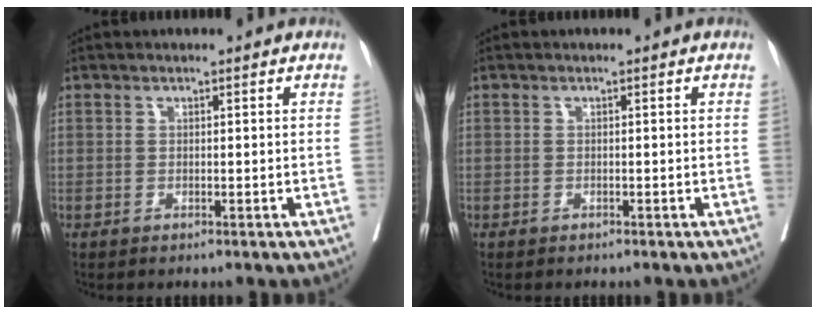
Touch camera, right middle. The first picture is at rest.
{"total": 0.8, "force": [-0.8, 0.1, 0.3], "torque": [-0.002, 0.000, -0.013]}